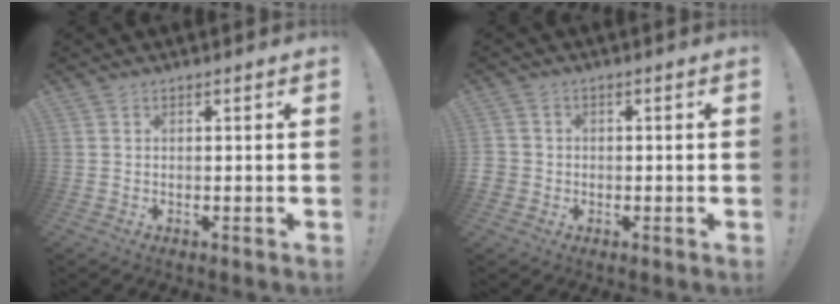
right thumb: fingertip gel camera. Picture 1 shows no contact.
{"total": 3.3, "force": [-0.3, 3.2, 0.8], "torque": [-0.007, 0.009, -0.006]}